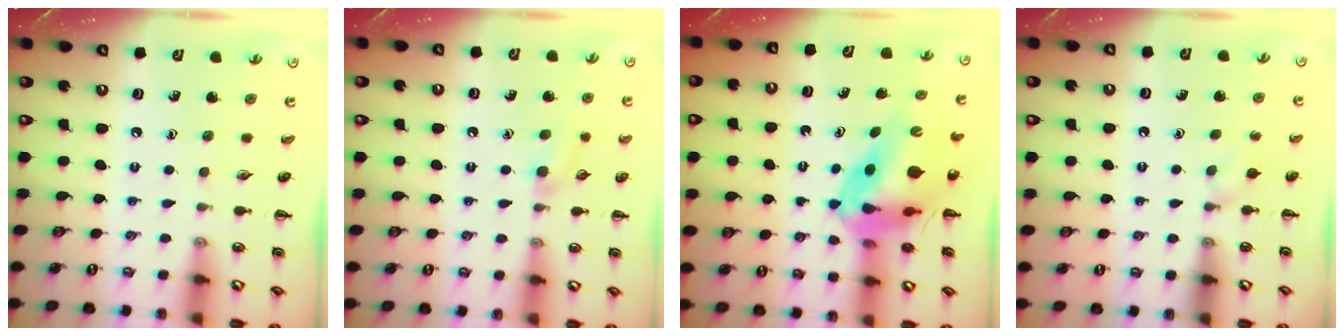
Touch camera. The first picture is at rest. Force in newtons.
{"total": 6.0, "press": 5.8, "slide": 1.8}
{"total": 9.9, "press": 9.5, "slide": 2.9}
{"total": 1.9, "press": 1.7, "slide": 0.9}